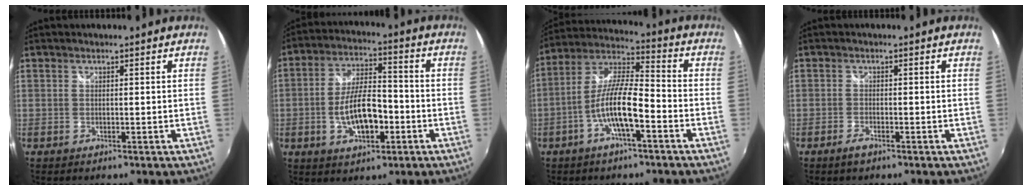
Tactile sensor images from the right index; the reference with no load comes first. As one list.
[{"total": 11.1, "force": [-3.3, 4.9, 9.4], "torque": [-0.180, 0.007, -0.049]}, {"total": 11.2, "force": [-4.5, 2.4, 10.0], "torque": [-0.205, 0.005, -0.085]}, {"total": 1.9, "force": [-1.5, 0.7, 1.0], "torque": [-0.027, -0.003, -0.030]}]